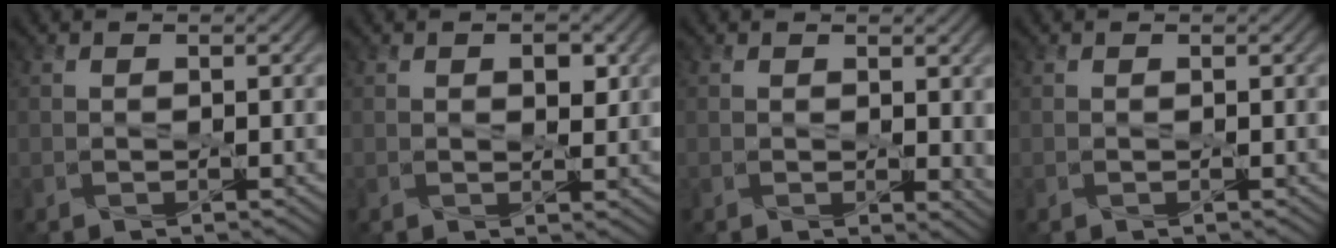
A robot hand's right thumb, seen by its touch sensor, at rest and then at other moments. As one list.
[{"total": 2.3, "force": [0.9, 1.3, 1.6], "torque": [-0.024, -0.007, 0.016]}, {"total": 2.3, "force": [0.6, 1.2, 1.8], "torque": [-0.022, -0.007, 0.012]}, {"total": 0.0}]